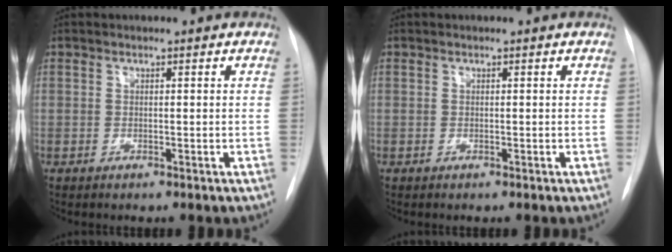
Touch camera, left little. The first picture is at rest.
{"total": 0.0}